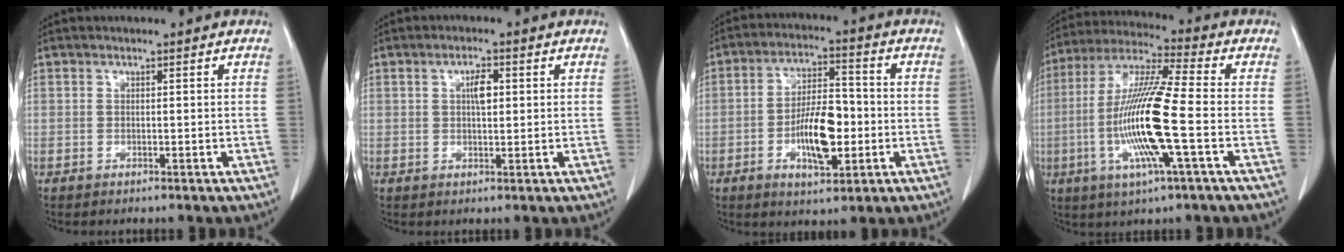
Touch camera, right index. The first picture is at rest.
{"total": 2.8, "force": [0.7, 0.7, 2.6], "torque": [-0.047, 0.000, 0.010]}
{"total": 10.2, "force": [-2.4, 3.6, 9.2], "torque": [-0.171, 0.008, -0.037]}
{"total": 15.6, "force": [-3.2, 0.4, 15.3], "torque": [-0.315, -0.007, -0.067]}